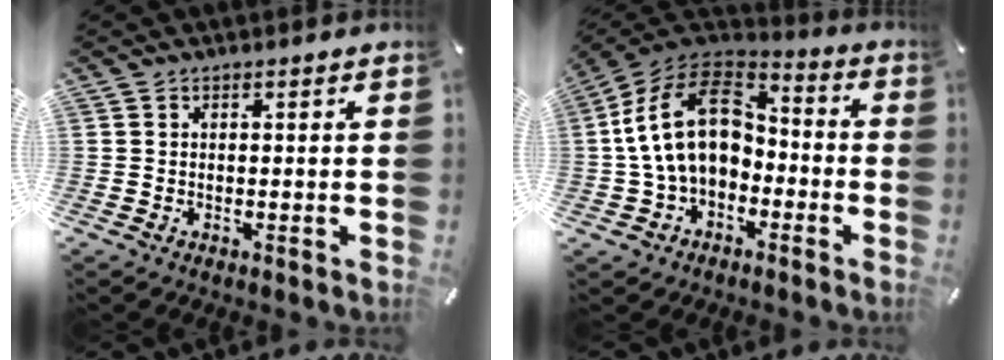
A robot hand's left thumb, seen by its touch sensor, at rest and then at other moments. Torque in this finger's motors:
{"motor_torque": [1.51, 3.28, 2.20, 0.03, 0.77]}